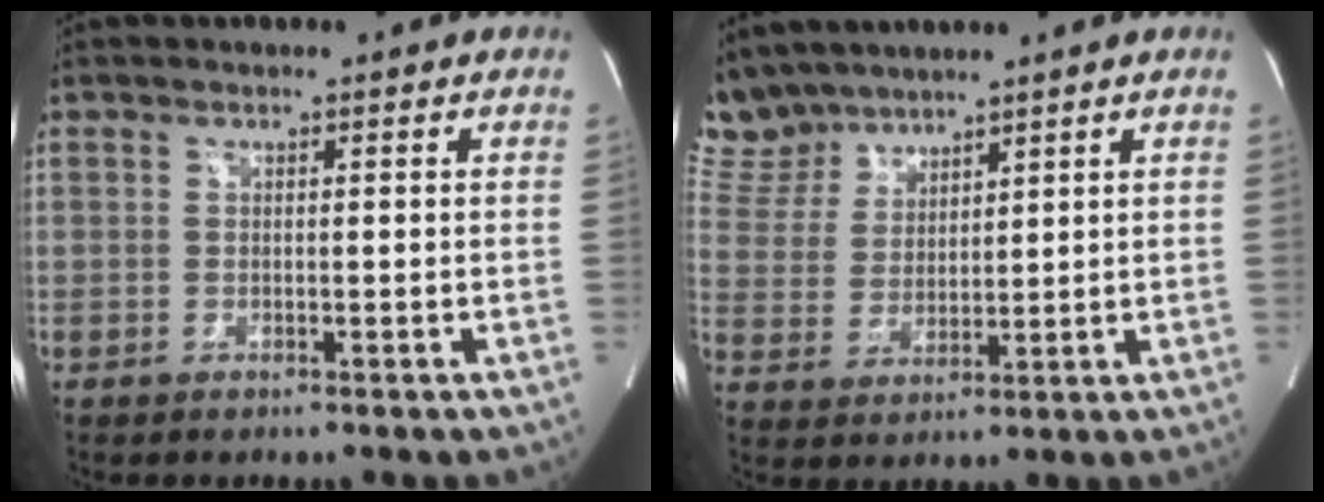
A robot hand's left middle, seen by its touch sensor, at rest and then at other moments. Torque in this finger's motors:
{"motor_torque": [0.47, -0.47, 0.02, -0.03]}